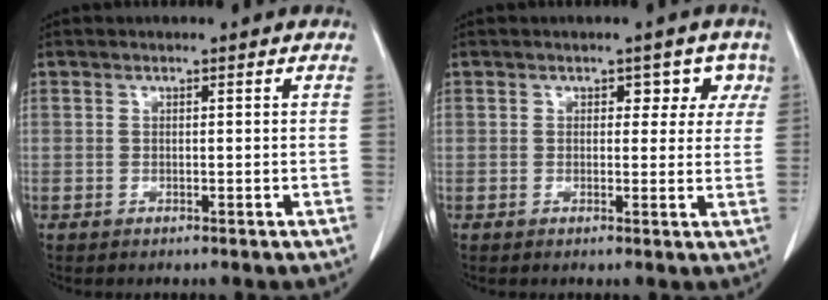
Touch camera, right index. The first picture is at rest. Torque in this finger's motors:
{"motor_torque": [-0.09, 0.22, 0.02, 0.00]}